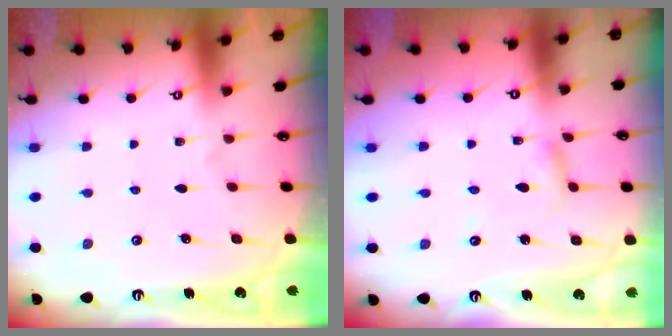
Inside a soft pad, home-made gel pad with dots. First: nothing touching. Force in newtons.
{"total": 2.7, "press": 2.7, "slide": 0.2}